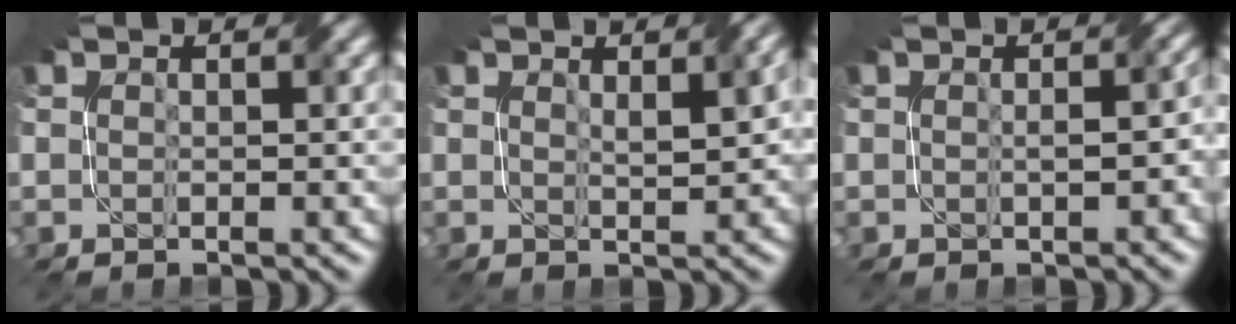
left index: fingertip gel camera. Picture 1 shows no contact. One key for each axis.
{"total": 2.4, "fx": 1.2, "fy": 0.6, "fz": 2.0, "tx": -0.025, "ty": 0.009, "tz": 0.029}
{"total": 2.0, "fx": -0.2, "fy": 0.8, "fz": 1.8, "tx": -0.023, "ty": 0.004, "tz": 0.010}